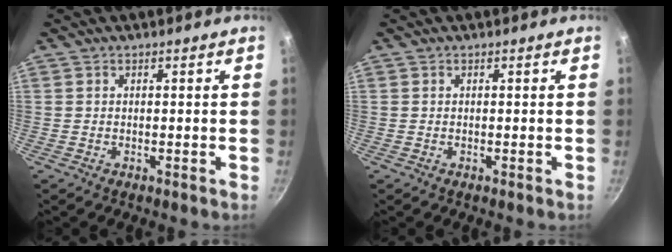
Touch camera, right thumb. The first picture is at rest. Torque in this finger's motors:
{"motor_torque": [-0.01, -0.01, 0.04, -0.03, 0.00]}